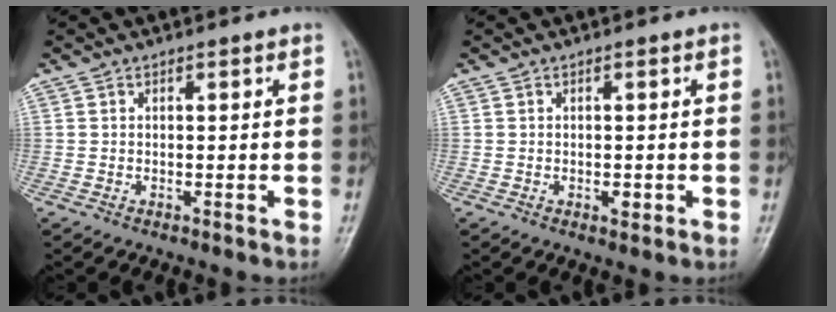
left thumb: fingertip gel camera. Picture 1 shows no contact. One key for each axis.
{"total": 1.7, "fx": -0.4, "fy": 0.9, "fz": 1.4, "tx": -0.014, "ty": 0.000, "tz": -0.004}